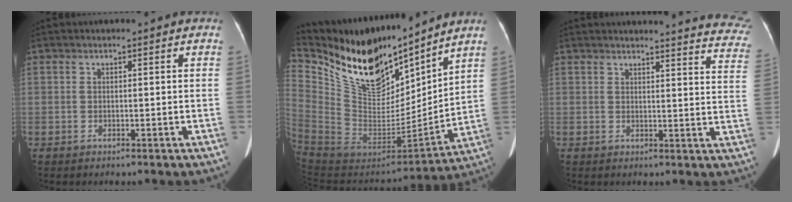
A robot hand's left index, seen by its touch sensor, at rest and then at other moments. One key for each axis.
{"total": 22.8, "fx": 18.4, "fy": 8.0, "fz": 10.8, "tx": -0.242, "ty": -0.011, "tz": 0.342}
{"total": 19.5, "fx": 18.9, "fy": 2.0, "fz": 4.3, "tx": -0.029, "ty": -0.100, "tz": 0.183}